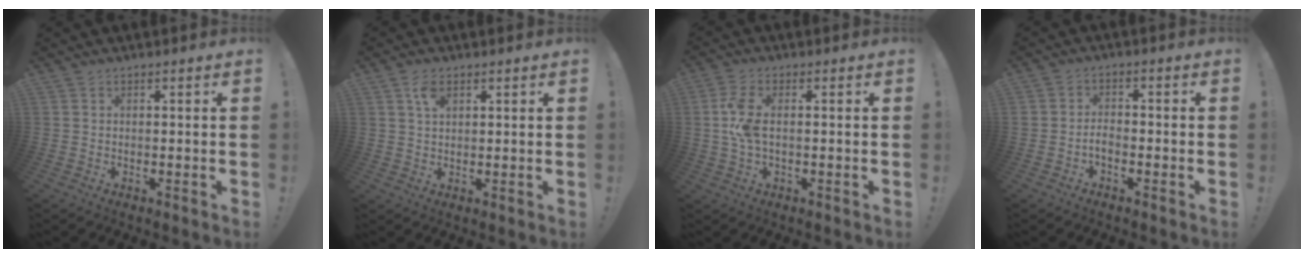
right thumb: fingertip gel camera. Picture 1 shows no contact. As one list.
[{"total": 4.3, "force": [2.3, 2.4, 2.8], "torque": [-0.045, -0.004, 0.039]}, {"total": 7.1, "force": [0.1, 3.0, 6.4], "torque": [-0.132, 0.002, 0.001]}, {"total": 2.6, "force": [-1.8, 1.4, 1.3], "torque": [-0.024, 0.008, -0.031]}]